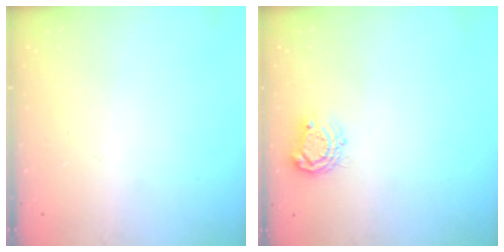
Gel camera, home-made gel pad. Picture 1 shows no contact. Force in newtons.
{"total": 6.5, "press": 6.5, "slide": 0.4}